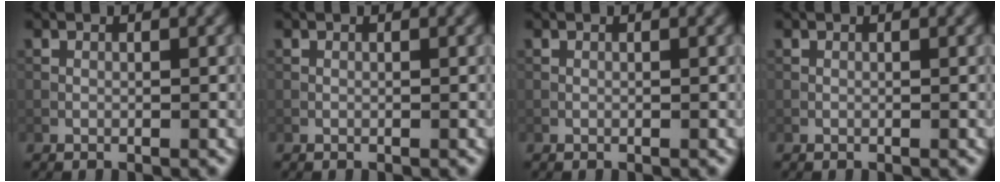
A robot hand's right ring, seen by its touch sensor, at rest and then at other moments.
{"total": 0.0}
{"total": 0.0}
{"total": 0.0}